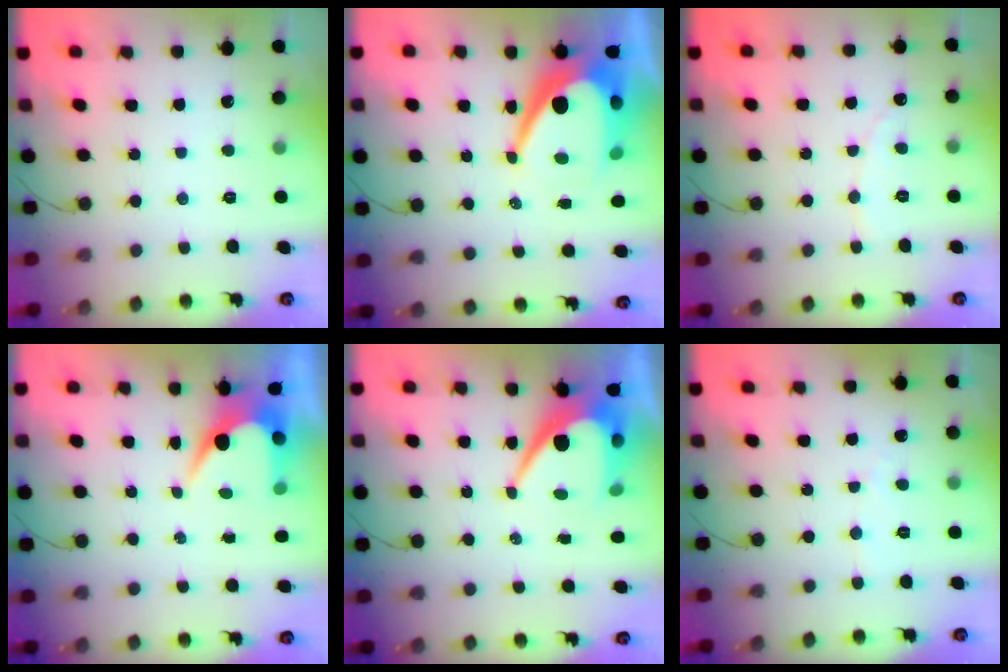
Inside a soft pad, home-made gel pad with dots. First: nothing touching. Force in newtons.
{"total": 16.5, "press": 16.4, "slide": 1.5}
{"total": 2.9, "press": 2.9, "slide": 0.3}
{"total": 5.9, "press": 5.9, "slide": 0.4}
{"total": 11.0, "press": 11.0, "slide": 1.0}
{"total": 2.4, "press": 2.4, "slide": 0.2}